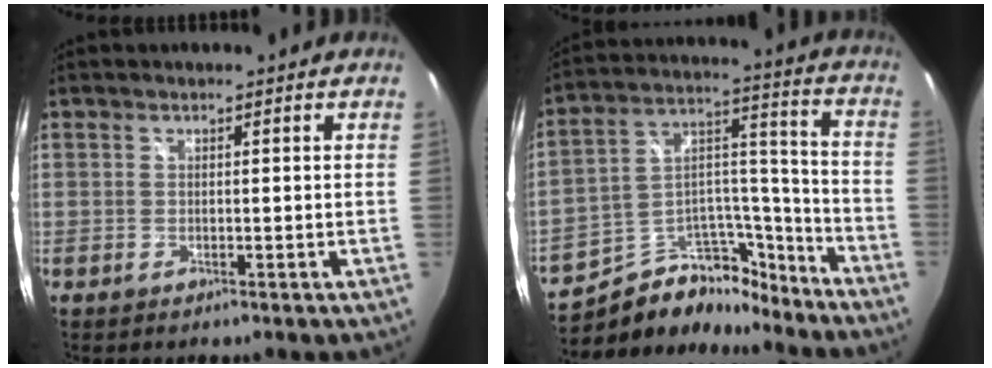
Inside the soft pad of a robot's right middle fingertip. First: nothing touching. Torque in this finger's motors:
{"motor_torque": [0.91, -1.23, -0.16, -0.01]}